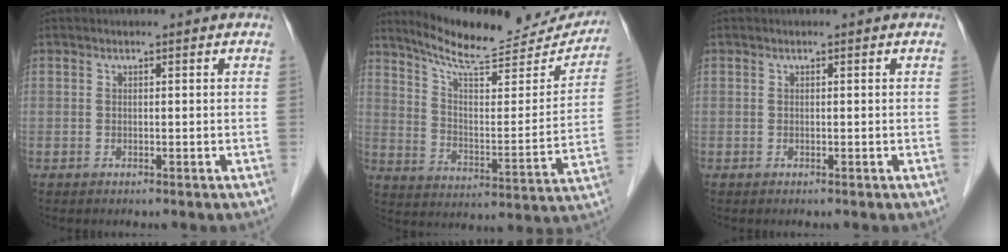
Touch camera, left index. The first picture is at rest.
{"total": 20.5, "force": [19.1, 3.4, 6.5], "torque": [-0.099, -0.038, 0.265]}
{"total": 0.0}